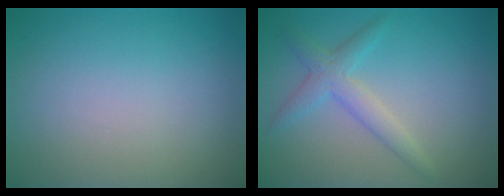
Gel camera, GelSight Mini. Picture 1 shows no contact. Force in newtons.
{"total": 2.6, "press": 2.6, "slide": 0.1}